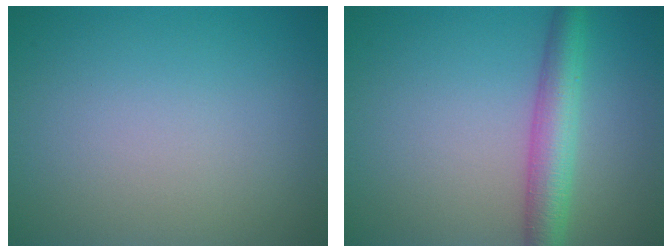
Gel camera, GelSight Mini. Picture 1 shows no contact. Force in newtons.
{"total": 4.3, "press": 4.3, "slide": 0.3}